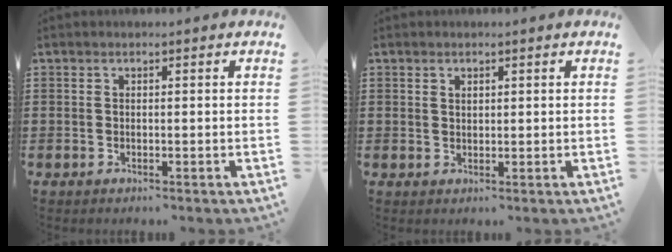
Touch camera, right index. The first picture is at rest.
{"total": 1.1, "force": [0.8, 0.7, 0.4], "torque": [-0.008, 0.003, 0.015]}